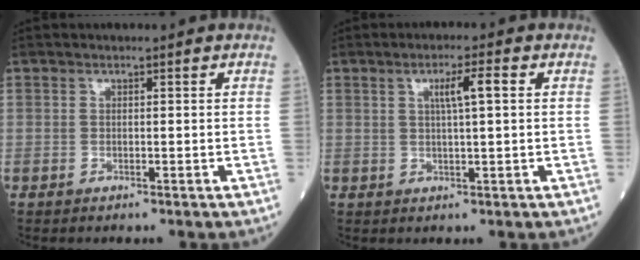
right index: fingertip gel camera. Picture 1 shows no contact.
{"total": 3.9, "force": [1.1, 0.0, 3.8], "torque": [-0.065, 0.006, 0.018]}